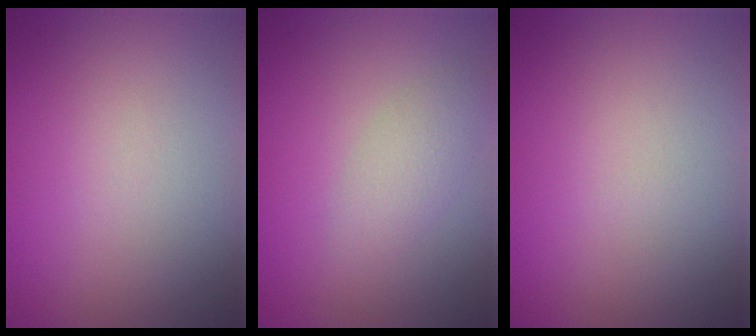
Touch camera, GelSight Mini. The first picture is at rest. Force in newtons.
{"total": 2.2, "press": 2.2, "slide": 0.1}
{"total": 0.0}